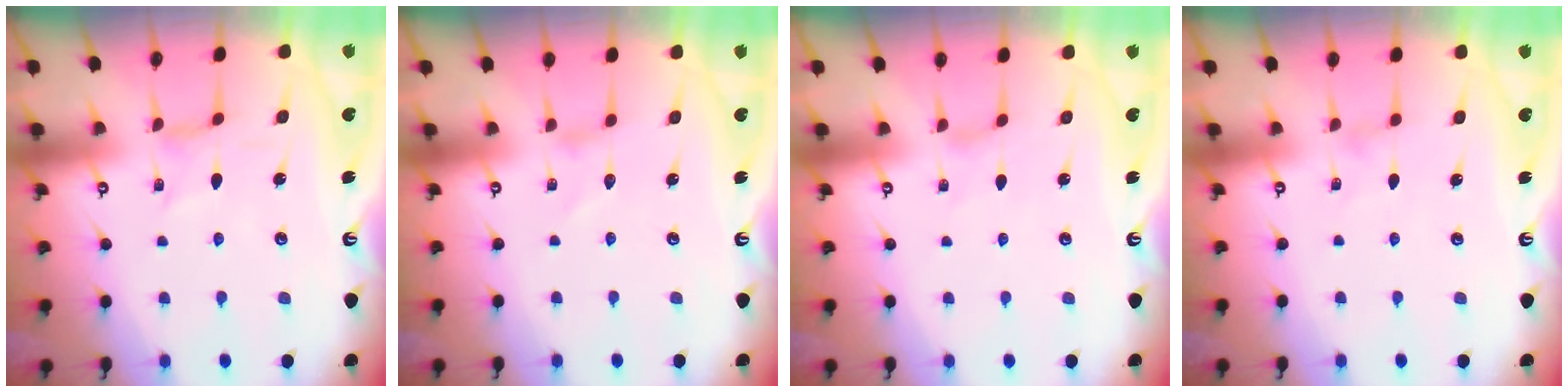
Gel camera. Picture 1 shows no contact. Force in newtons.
{"total": 0.0}
{"total": 0.6, "press": 0.6, "slide": 0.2}
{"total": 0.0}